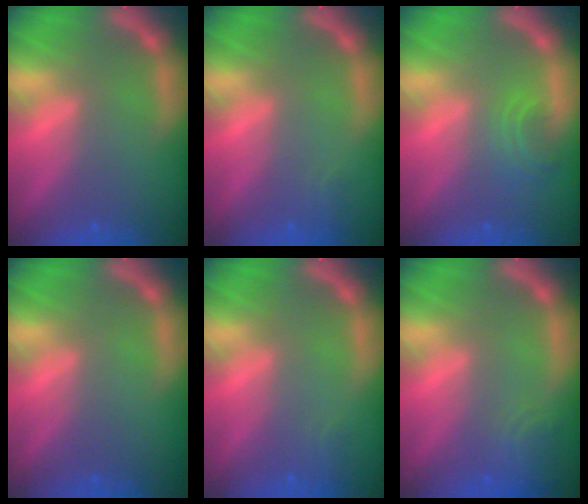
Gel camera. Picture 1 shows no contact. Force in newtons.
{"total": 0.9}
{"total": 2.4}
{"total": 0.0}
{"total": 0.9}
{"total": 2.9}